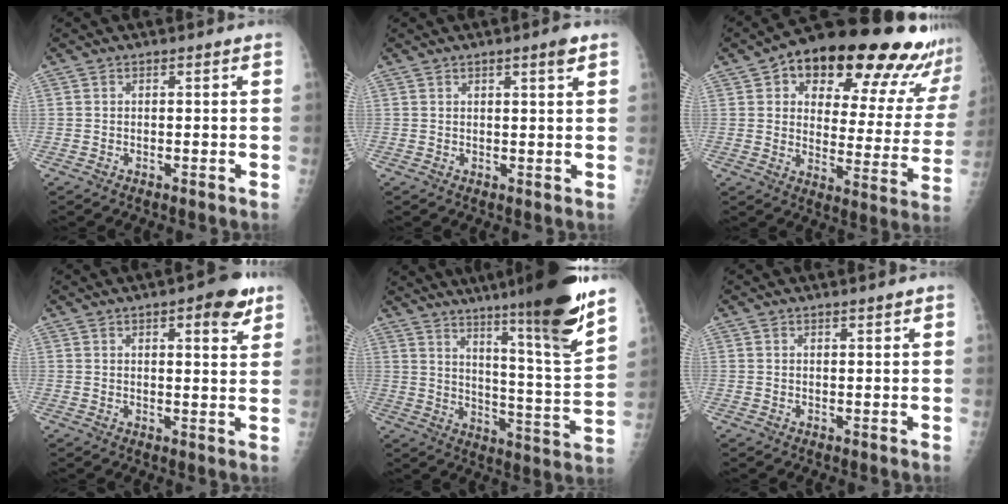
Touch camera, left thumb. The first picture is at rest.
{"total": 2.7, "force": [1.6, 0.3, 2.2], "torque": [-0.031, -0.008, 0.022]}
{"total": 27.2, "force": [17.5, 10.1, 18.2], "torque": [-0.213, -0.044, 0.234]}
{"total": 7.4, "force": [4.1, 2.4, 5.8], "torque": [-0.059, -0.016, 0.047]}
{"total": 22.4, "force": [15.9, 0.8, 15.7], "torque": [-0.215, -0.088, 0.240]}
{"total": 1.0, "force": [0.8, 0.1, 0.6], "torque": [-0.006, -0.005, 0.014]}